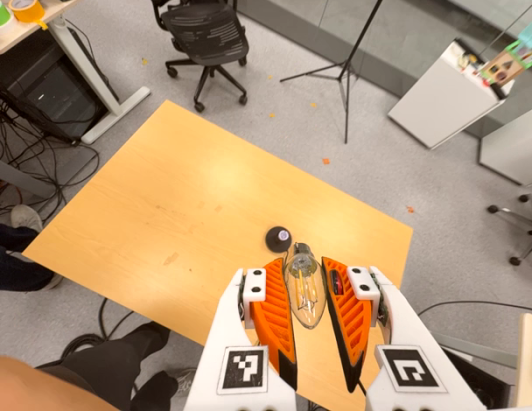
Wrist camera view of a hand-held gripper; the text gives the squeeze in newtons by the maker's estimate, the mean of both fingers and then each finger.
{"total": 14.5, "left": 15.7, "right": 13.4}